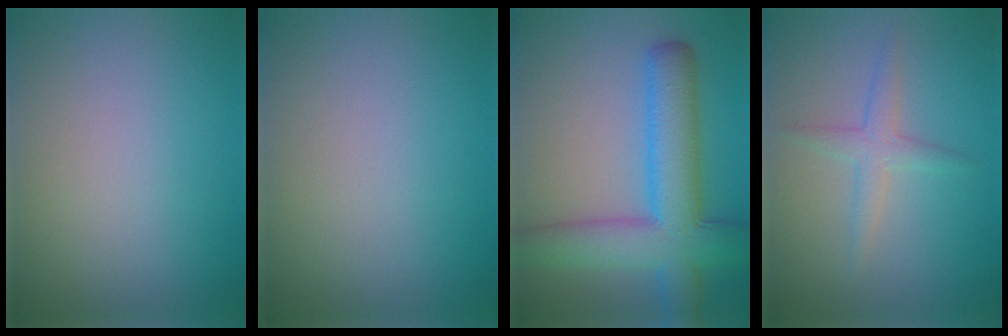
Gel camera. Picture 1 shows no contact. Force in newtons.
{"total": 0.0}
{"total": 8.1, "press": 8.1, "slide": 0.3}
{"total": 2.0, "press": 2.0, "slide": 0.1}